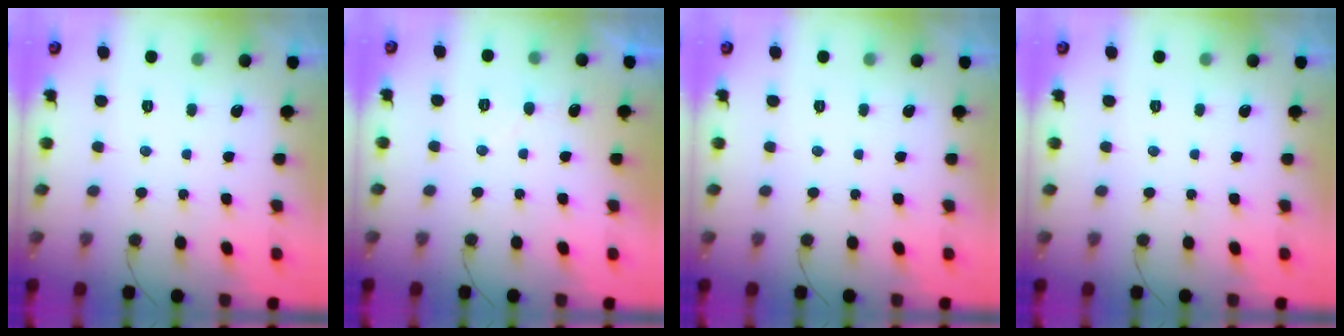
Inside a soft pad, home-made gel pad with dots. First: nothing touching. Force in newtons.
{"total": 3.6, "press": 3.6, "slide": 0.3}
{"total": 0.0}
{"total": 0.0}